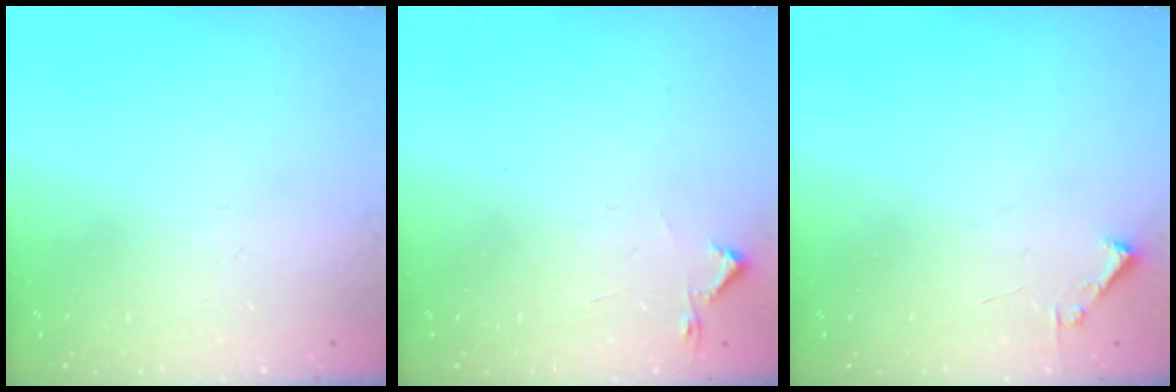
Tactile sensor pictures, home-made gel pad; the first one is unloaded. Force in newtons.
{"total": 2.7, "press": 2.6, "slide": 0.4}
{"total": 1.7, "press": 1.7, "slide": 0.2}